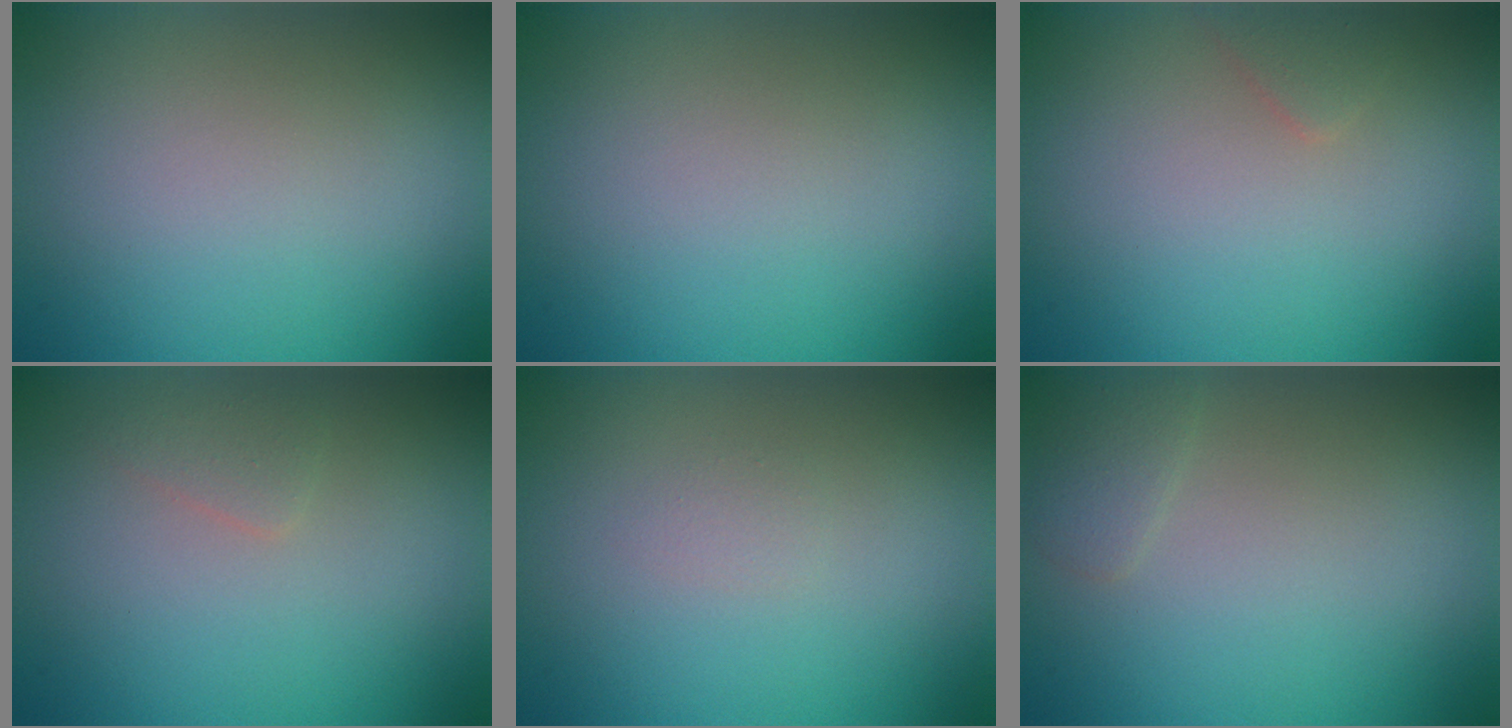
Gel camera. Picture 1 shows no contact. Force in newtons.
{"total": 0.0}
{"total": 0.9, "press": 0.9, "slide": 0.1}
{"total": 1.0, "press": 1.0, "slide": 0.0}
{"total": 0.5, "press": 0.5, "slide": 0.1}
{"total": 1.1, "press": 1.1, "slide": 0.1}